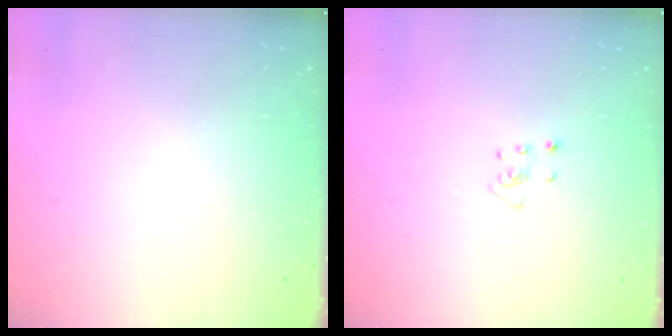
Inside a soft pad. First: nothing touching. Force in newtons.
{"total": 3.6, "press": 3.6, "slide": 0.2}